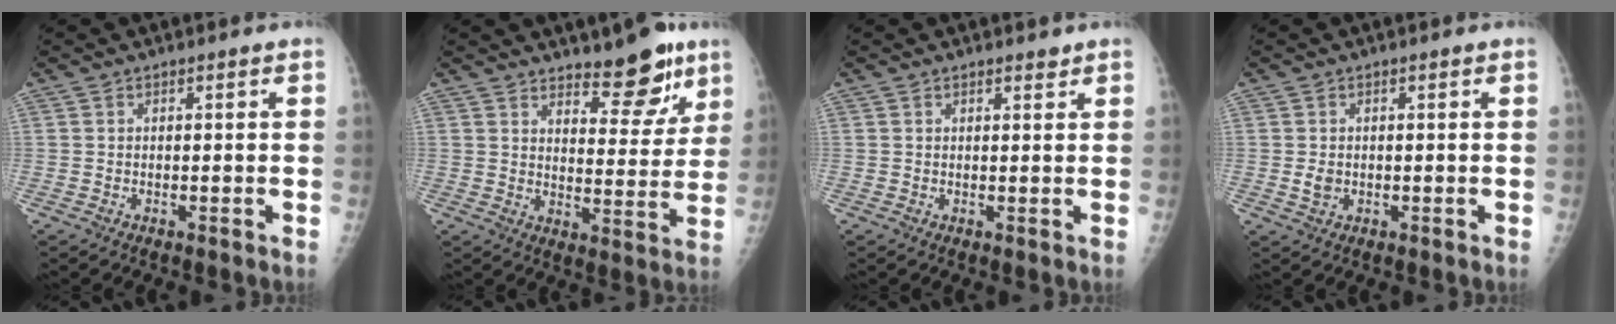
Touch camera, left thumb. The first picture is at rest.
{"total": 11.1, "force": [8.1, 4.1, 6.4], "torque": [-0.050, -0.059, 0.121]}
{"total": 1.2, "force": [1.1, 0.4, 0.5], "torque": [-0.004, -0.008, 0.015]}
{"total": 1.9, "force": [0.0, 1.5, 1.2], "torque": [-0.017, -0.002, 0.004]}